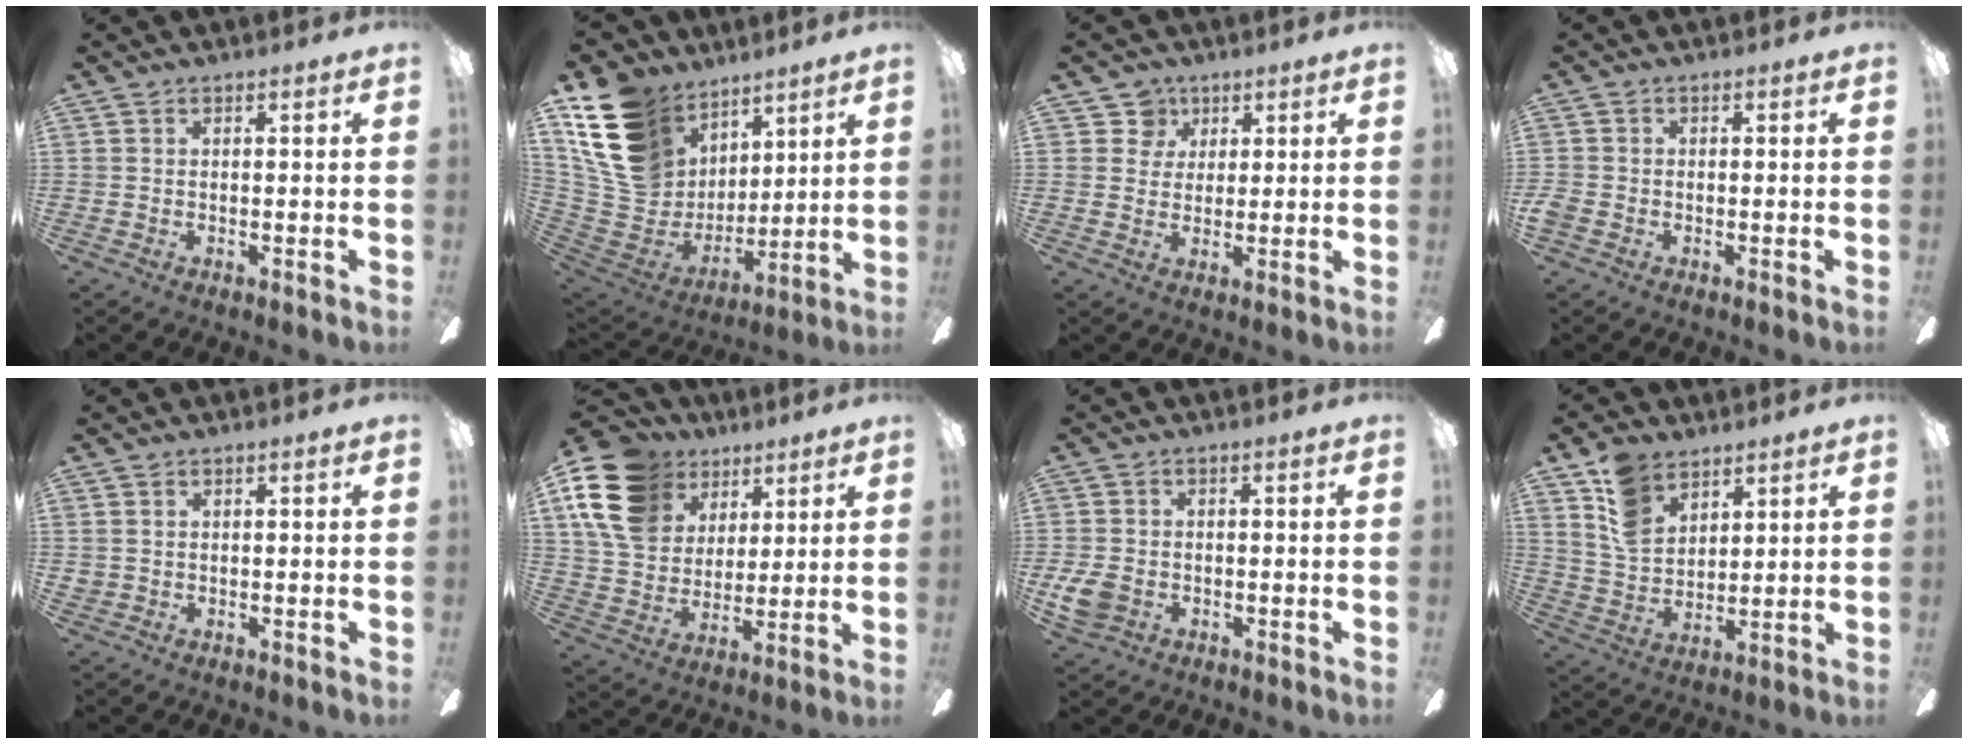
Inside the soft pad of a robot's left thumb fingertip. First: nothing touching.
{"total": 20.5, "force": [9.8, 15.5, 9.4], "torque": [-0.214, -0.049, 0.196]}
{"total": 6.3, "force": [3.3, 5.4, 0.7], "torque": [-0.017, -0.006, 0.060]}
{"total": 2.5, "force": [-0.9, 2.1, 1.0], "torque": [-0.022, 0.006, -0.018]}
{"total": 1.6, "force": [0.4, 1.6, 0.1], "torque": [-0.003, 0.004, 0.006]}
{"total": 18.4, "force": [9.0, 13.3, 8.9], "torque": [-0.195, -0.019, 0.175]}
{"total": 6.0, "force": [-1.4, 4.9, 3.2], "torque": [-0.071, 0.008, -0.026]}
{"total": 11.0, "force": [7.3, 6.9, 4.3], "torque": [-0.096, -0.022, 0.147]}